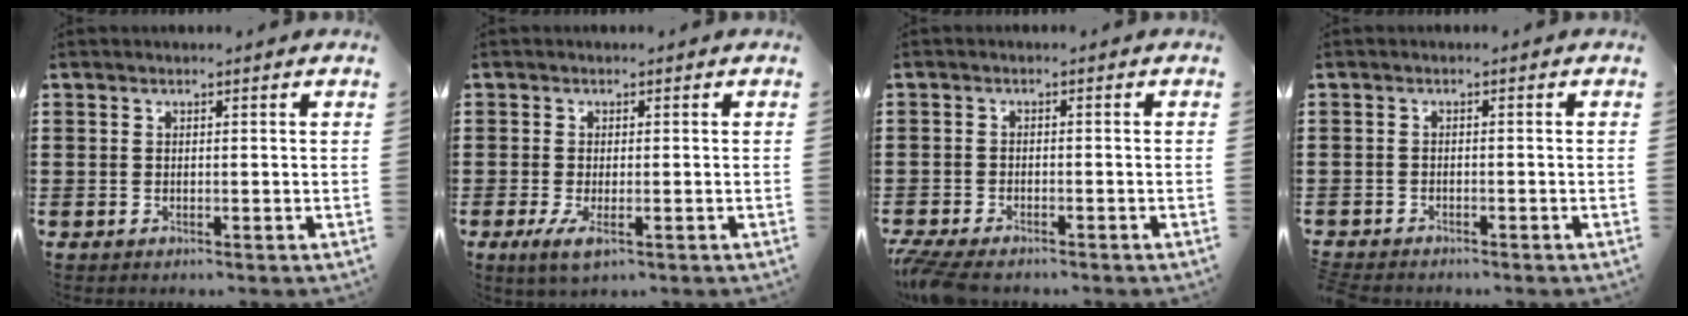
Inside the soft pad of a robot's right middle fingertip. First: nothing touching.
{"total": 2.3, "force": [-0.3, 0.6, 2.1], "torque": [-0.042, -0.008, -0.002]}
{"total": 2.7, "force": [-2.5, 0.5, 1.0], "torque": [-0.040, -0.007, -0.056]}
{"total": 1.1, "force": [-1.1, 0.2, 0.0], "torque": [-0.006, 0.000, -0.023]}